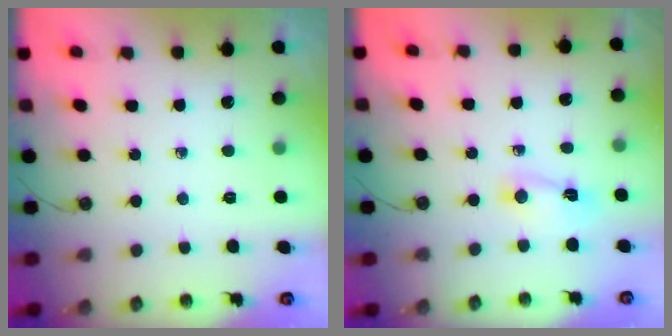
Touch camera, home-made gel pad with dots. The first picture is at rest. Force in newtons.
{"total": 2.5, "press": 2.5, "slide": 0.3}